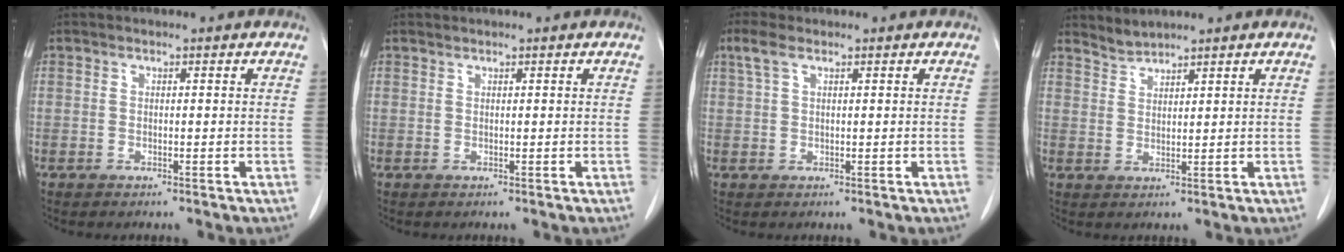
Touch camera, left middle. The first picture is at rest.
{"total": 0.0}
{"total": 2.5, "force": [1.6, 0.9, 1.7], "torque": [-0.049, 0.016, 0.039]}
{"total": 2.2, "force": [2.1, -0.2, -0.4], "torque": [0.001, -0.002, 0.048]}